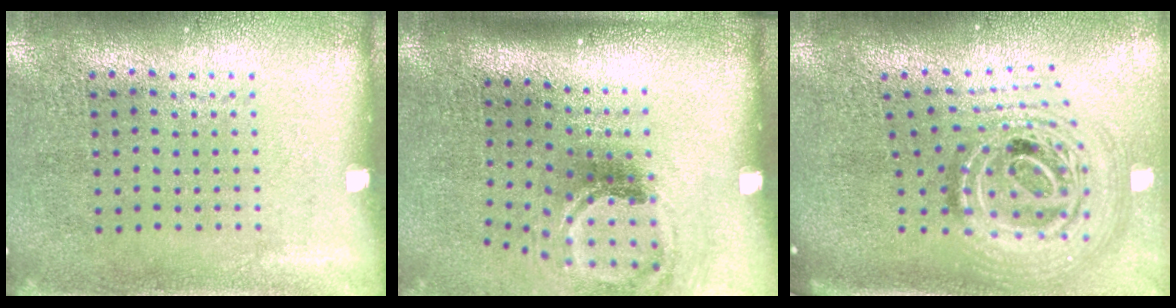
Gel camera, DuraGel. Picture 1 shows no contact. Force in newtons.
{"total": 2.0, "press": 1.2, "slide": 1.6}
{"total": 2.4, "press": 1.7, "slide": 1.6}